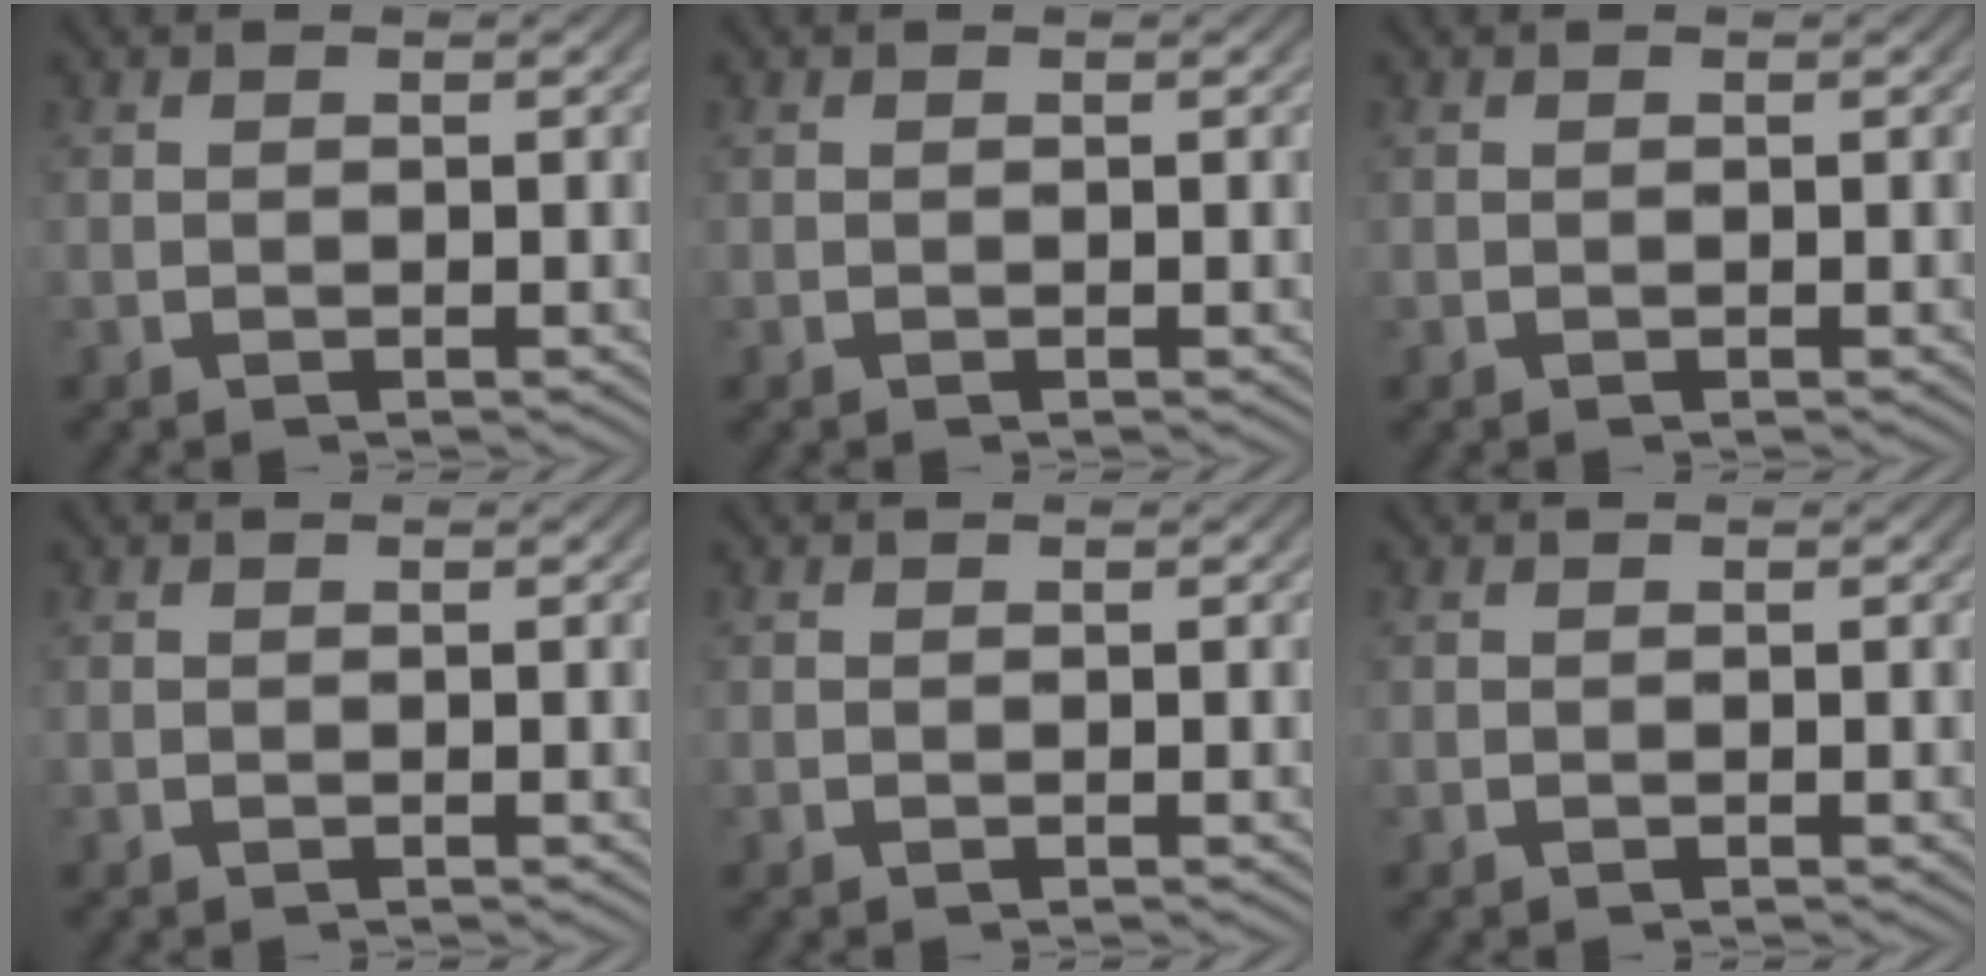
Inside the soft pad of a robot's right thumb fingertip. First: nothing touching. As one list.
[{"total": 0.0}, {"total": 0.0}, {"total": 0.0}, {"total": 0.0}, {"total": 0.0}]